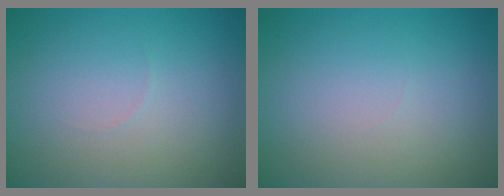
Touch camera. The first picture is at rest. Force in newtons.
{"total": 0.0}